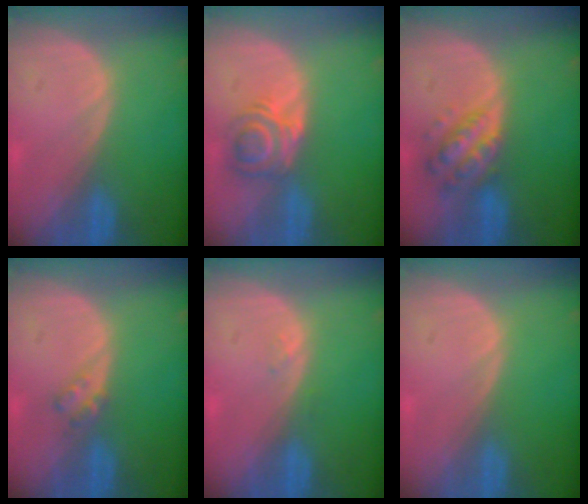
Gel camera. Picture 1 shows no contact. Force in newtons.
{"total": 5.7, "press": 5.1, "slide": 2.5}
{"total": 6.3, "press": 5.7, "slide": 2.7}
{"total": 2.0, "press": 2.0, "slide": 0.2}
{"total": 0.9, "press": 0.8, "slide": 0.4}
{"total": 0.0}